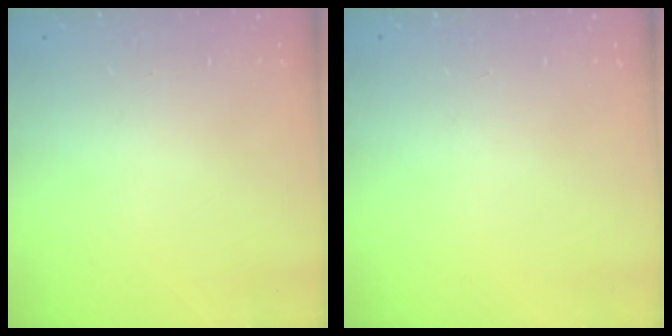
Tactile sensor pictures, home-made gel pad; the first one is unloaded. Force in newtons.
{"total": 0.0}